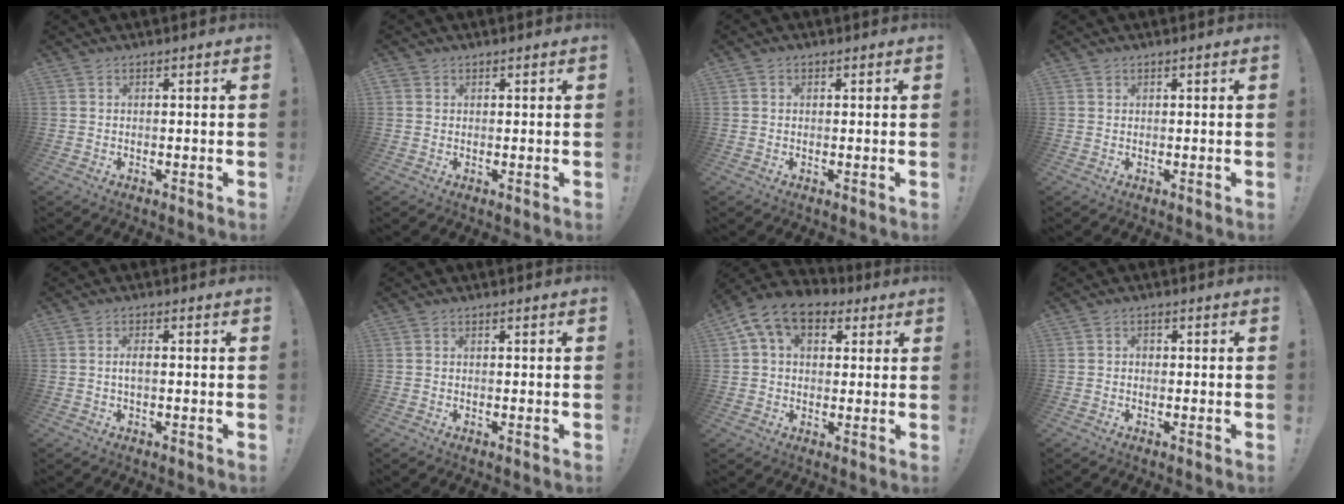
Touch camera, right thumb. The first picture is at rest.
{"total": 1.2, "force": [0.7, 0.9, 0.3], "torque": [-0.004, -0.001, 0.013]}
{"total": 0.8, "force": [0.2, 0.8, 0.2], "torque": [-0.001, 0.002, 0.002]}
{"total": 0.7, "force": [0.5, 0.5, 0.0], "torque": [-0.001, 0.001, 0.009]}
{"total": 2.6, "force": [-0.2, 0.9, 2.4], "torque": [-0.048, 0.001, -0.008]}
{"total": 0.0}
{"total": 10.8, "force": [4.6, 7.3, 6.5], "torque": [-0.110, -0.008, 0.089]}
{"total": 1.4, "force": [-0.5, 1.1, 0.7], "torque": [-0.017, 0.006, -0.008]}